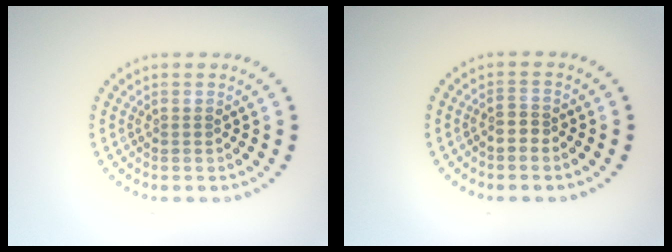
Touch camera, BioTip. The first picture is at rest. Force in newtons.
{"total": 1.5, "press": 1.2, "slide": 0.9}